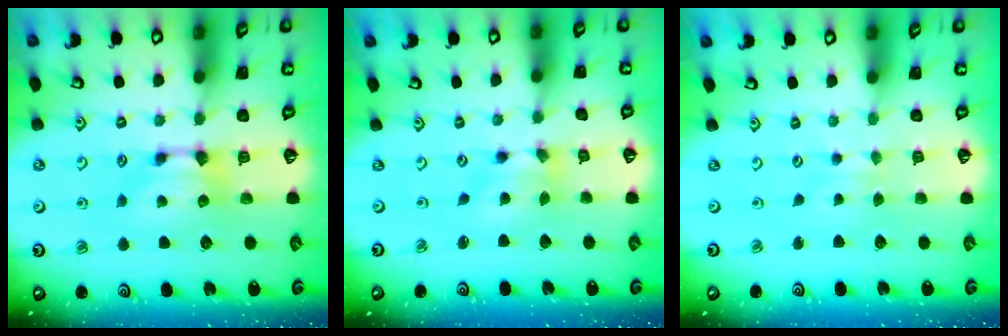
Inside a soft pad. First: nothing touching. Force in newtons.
{"total": 2.9, "press": 2.4, "slide": 1.6}
{"total": 2.8, "press": 2.7, "slide": 0.4}